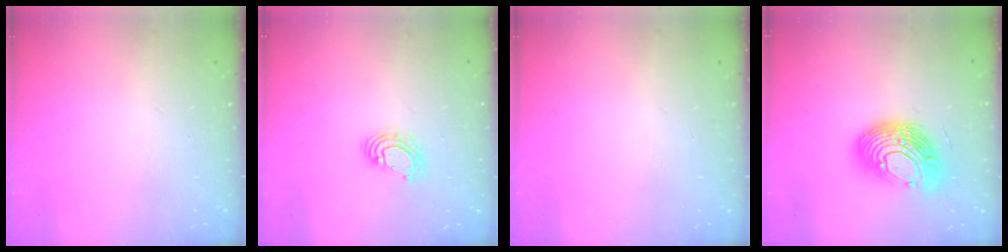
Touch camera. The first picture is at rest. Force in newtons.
{"total": 5.1, "press": 5.1, "slide": 0.4}
{"total": 0.0}
{"total": 16.9, "press": 16.8, "slide": 1.6}